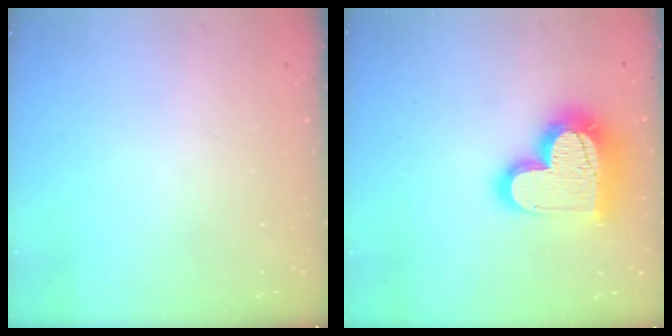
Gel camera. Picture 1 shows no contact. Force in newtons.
{"total": 21.0, "press": 21.0, "slide": 1.7}